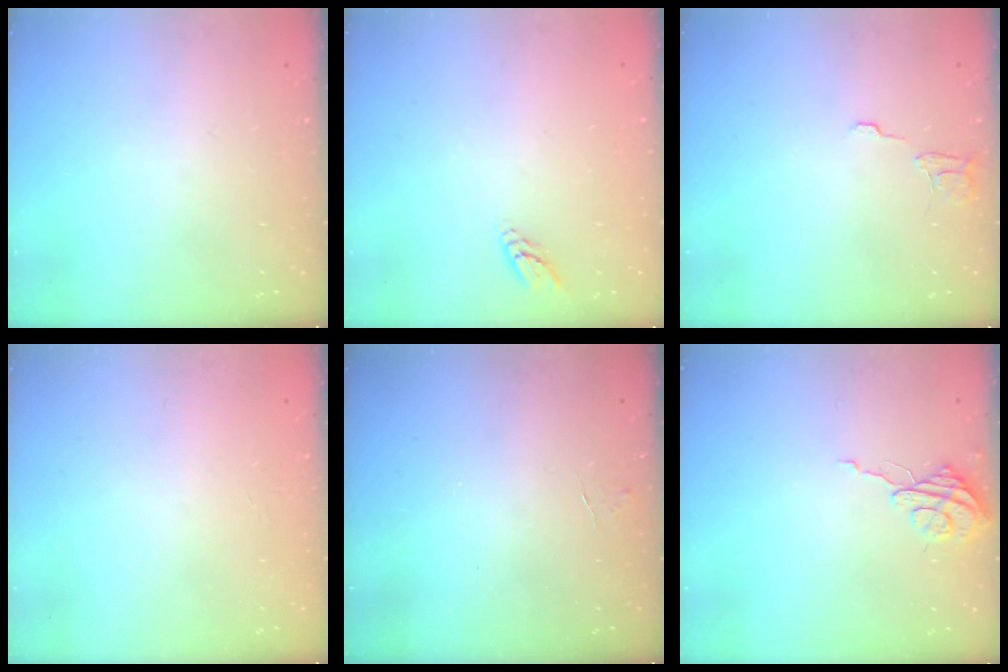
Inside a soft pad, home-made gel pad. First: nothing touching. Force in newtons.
{"total": 4.8, "press": 4.8, "slide": 0.2}
{"total": 5.7, "press": 5.7, "slide": 0.2}
{"total": 0.0}
{"total": 3.8, "press": 3.7, "slide": 0.4}
{"total": 6.9, "press": 6.9, "slide": 0.6}